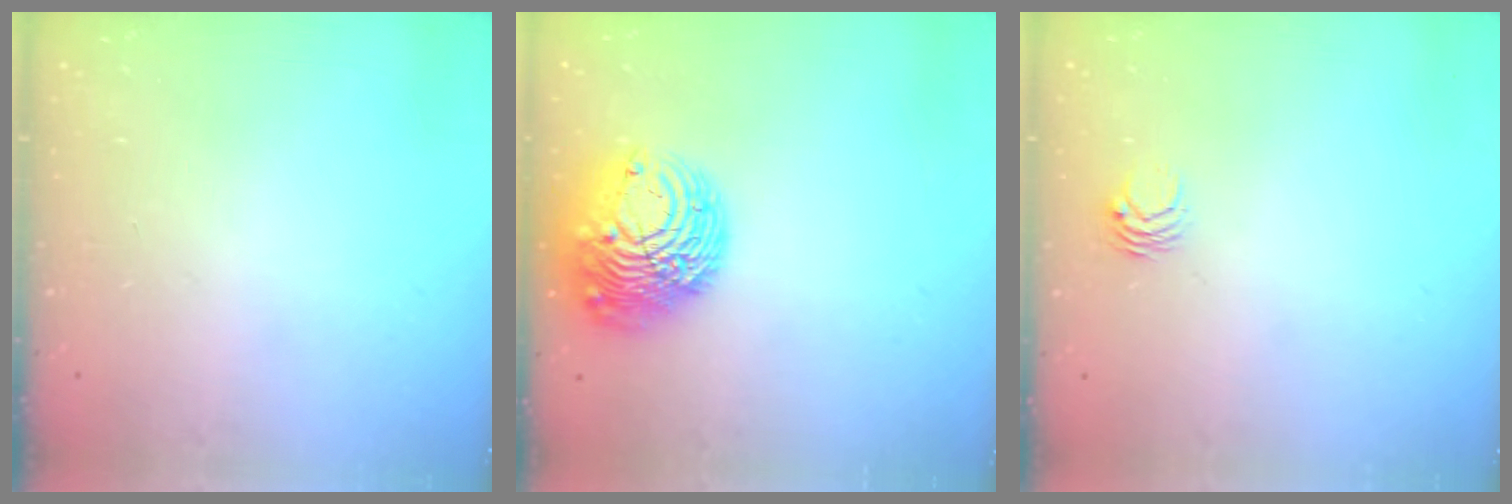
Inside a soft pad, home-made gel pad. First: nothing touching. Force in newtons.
{"total": 12.8, "press": 12.8, "slide": 1.5}
{"total": 3.5, "press": 3.4, "slide": 0.5}